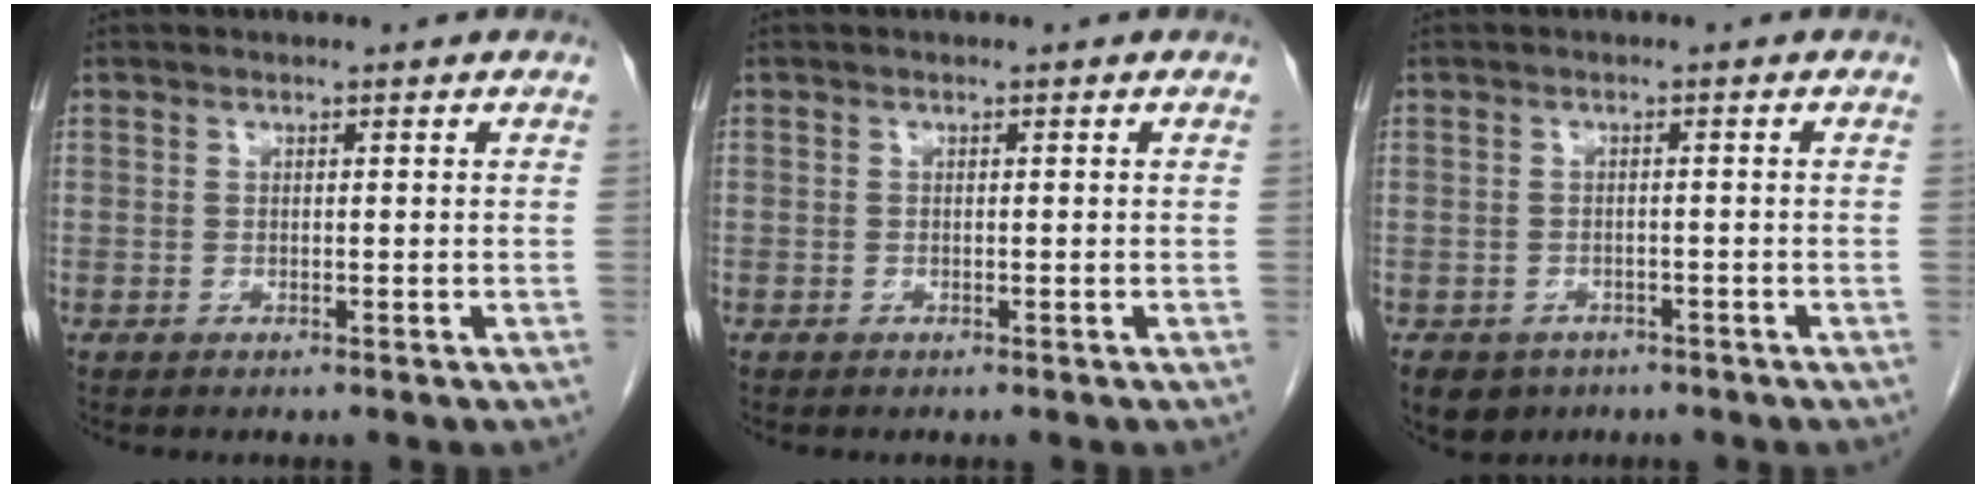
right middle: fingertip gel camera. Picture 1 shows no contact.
{"total": 0.0}
{"total": 4.7, "force": [-3.0, 3.5, 1.0], "torque": [-0.015, 0.003, -0.040]}